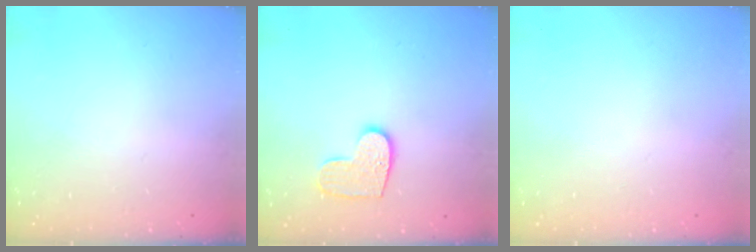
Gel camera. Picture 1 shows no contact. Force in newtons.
{"total": 8.6, "press": 8.6, "slide": 0.3}
{"total": 0.0}